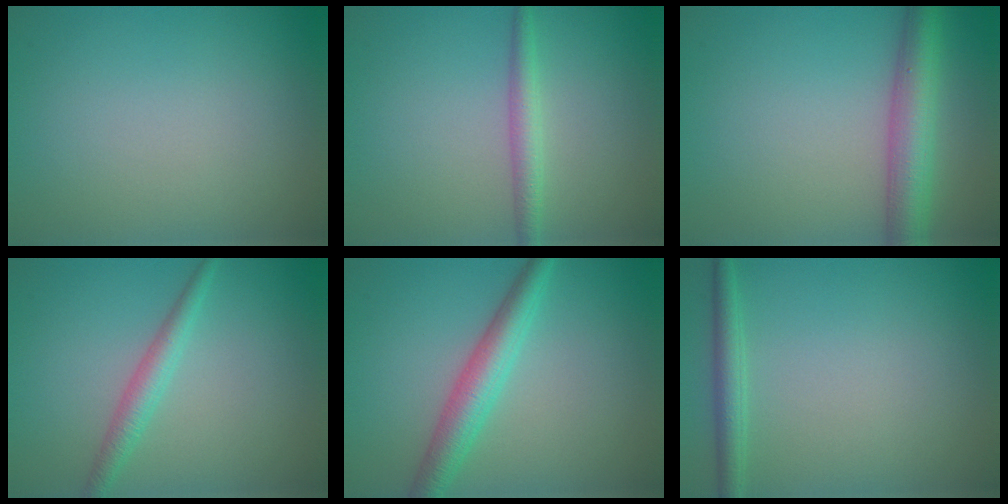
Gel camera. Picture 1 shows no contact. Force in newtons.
{"total": 1.9, "press": 1.9, "slide": 0.1}
{"total": 4.9, "press": 4.9, "slide": 0.2}
{"total": 2.0, "press": 2.0, "slide": 0.0}
{"total": 3.8, "press": 3.8, "slide": 0.1}
{"total": 2.0, "press": 2.0, "slide": 0.1}